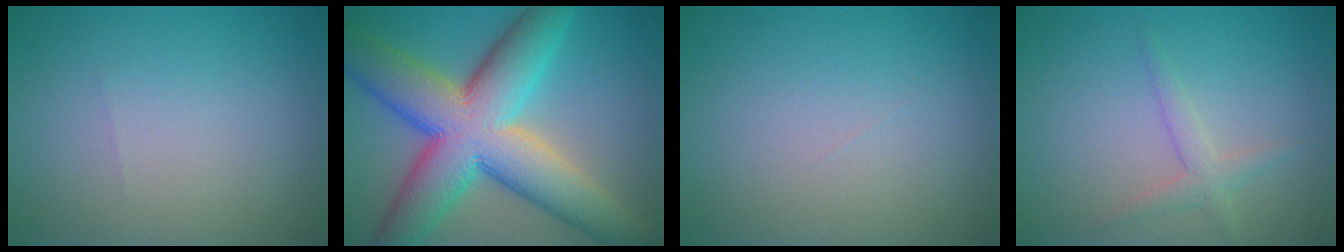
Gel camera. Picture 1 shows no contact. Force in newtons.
{"total": 13.6, "press": 13.6, "slide": 0.6}
{"total": 0.0}
{"total": 1.8, "press": 1.8, "slide": 0.1}